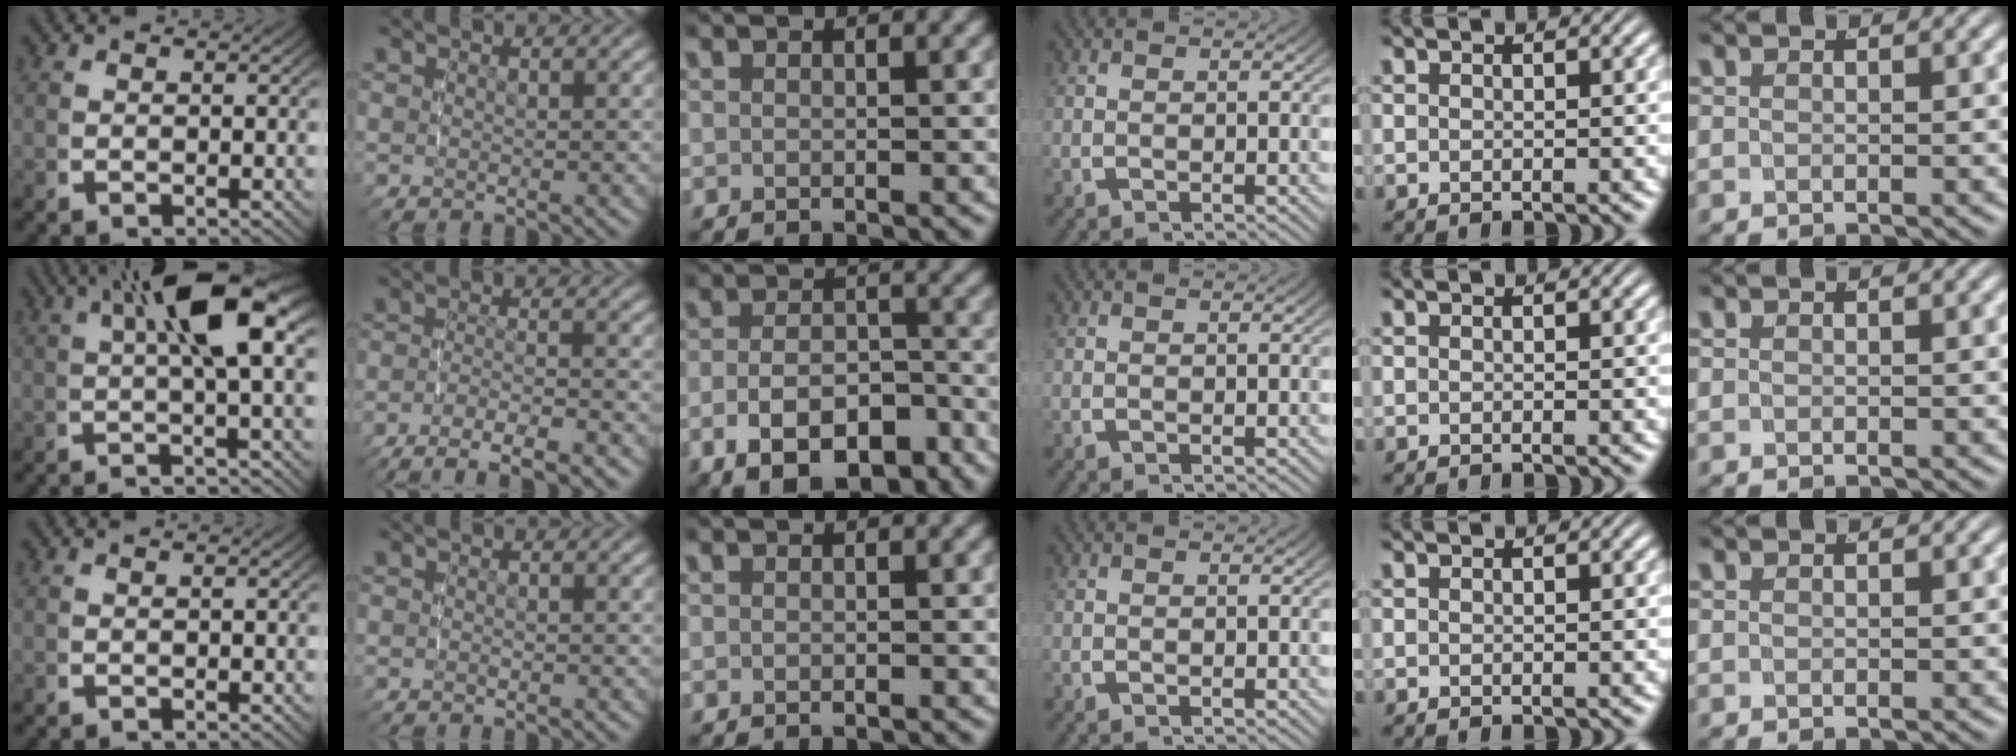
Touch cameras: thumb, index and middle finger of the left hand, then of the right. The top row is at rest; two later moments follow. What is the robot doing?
{"motion": "lift_and_place", "object": "bandage"}